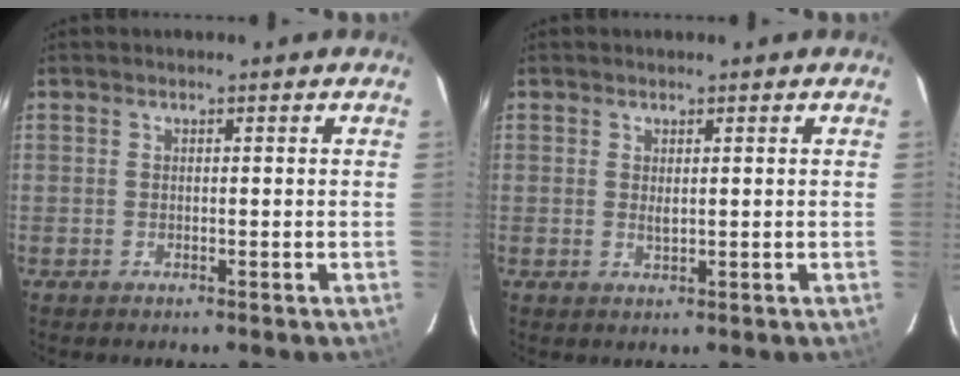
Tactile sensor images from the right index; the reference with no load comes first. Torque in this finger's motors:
{"motor_torque": [0.39, 0.40, 0.02, 0.01]}